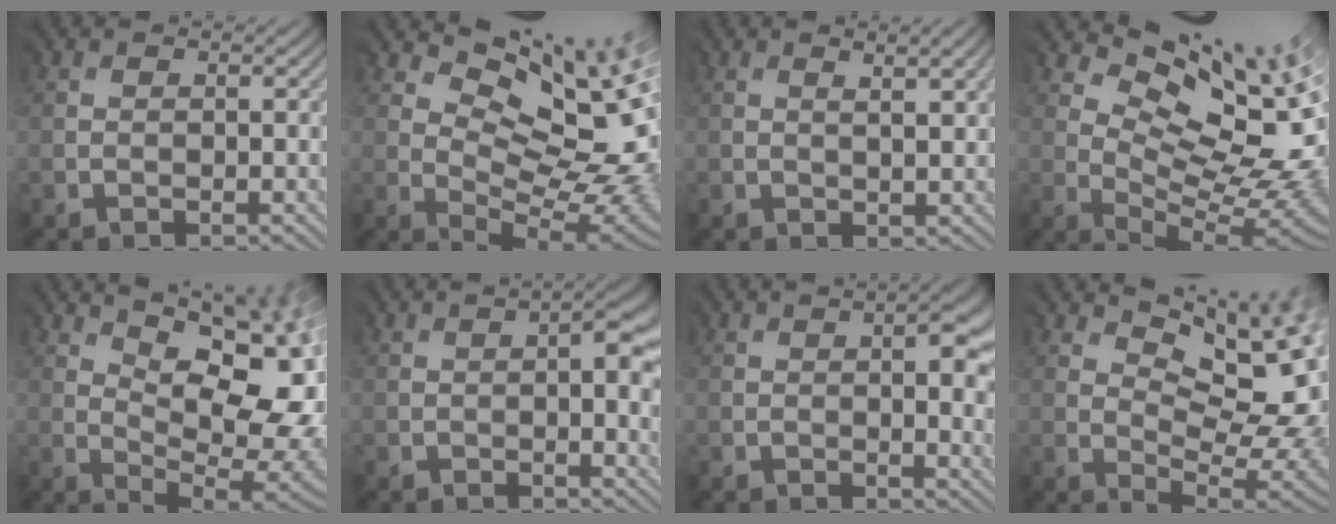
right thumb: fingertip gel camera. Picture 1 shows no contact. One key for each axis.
{"total": 12.3, "fx": 4.4, "fy": 6.0, "fz": 9.8, "tx": -0.152, "ty": 0.005, "tz": 0.085}
{"total": 2.1, "fx": 1.0, "fy": 0.4, "fz": 1.8, "tx": -0.019, "ty": 0.007, "tz": 0.016}
{"total": 12.8, "fx": 5.6, "fy": 5.9, "fz": 9.9, "tx": -0.159, "ty": 0.003, "tz": 0.110}
{"total": 14.0, "fx": 3.5, "fy": 6.2, "fz": 12.0, "tx": -0.157, "ty": 0.029, "tz": 0.068}
{"total": 6.0, "fx": -0.9, "fy": 1.8, "fz": 5.7, "tx": -0.055, "ty": 0.001, "tz": -0.014}
{"total": 7.0, "fx": -0.5, "fy": 2.3, "fz": 6.6, "tx": -0.057, "ty": 0.007, "tz": -0.008}
{"total": 10.5, "fx": 2.6, "fy": 5.1, "fz": 8.8, "tx": -0.117, "ty": 0.012, "tz": 0.055}